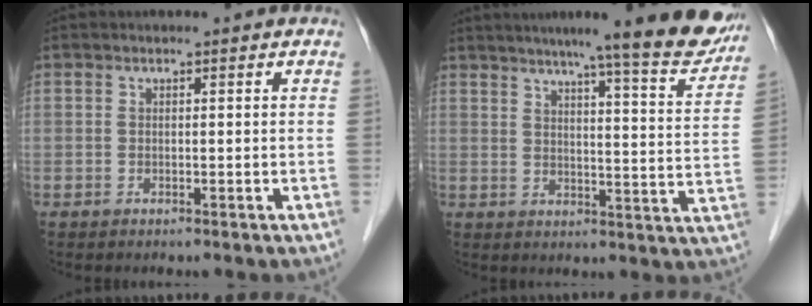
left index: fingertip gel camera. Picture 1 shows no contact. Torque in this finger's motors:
{"motor_torque": [0.84, -0.85, 0.56, 0.09]}